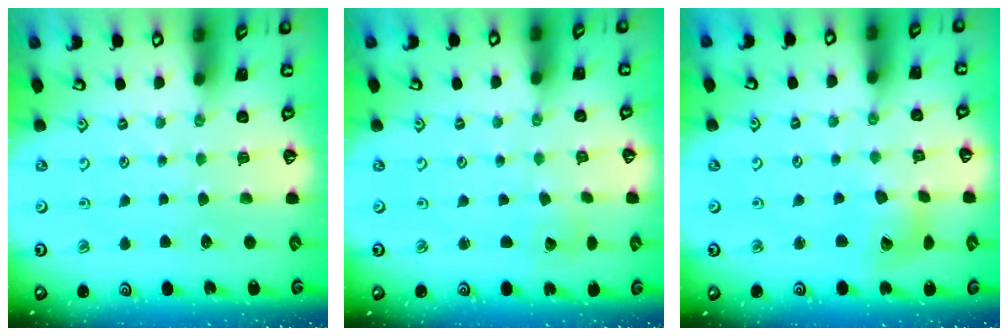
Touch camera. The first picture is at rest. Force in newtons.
{"total": 1.7, "press": 1.7, "slide": 0.1}
{"total": 6.7, "press": 6.6, "slide": 1.1}